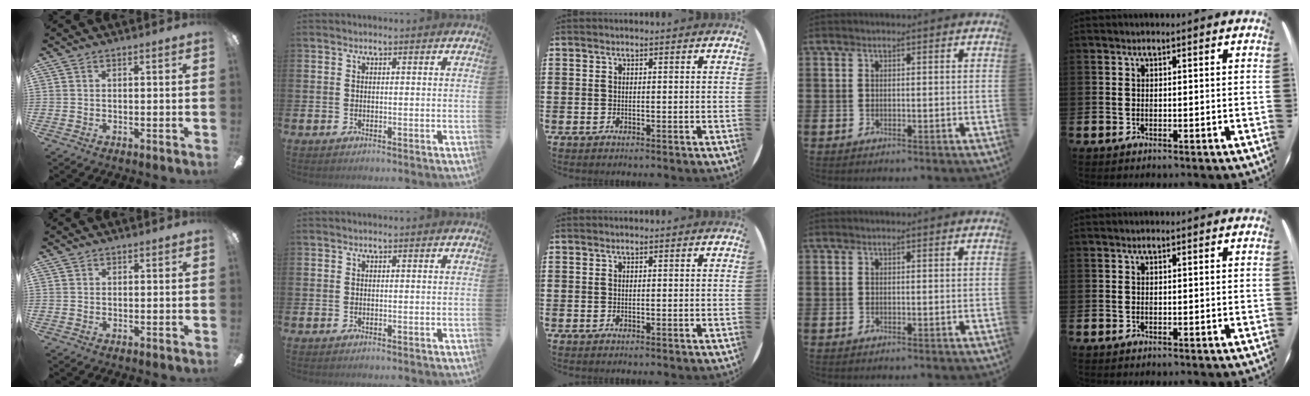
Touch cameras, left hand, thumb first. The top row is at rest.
{"thumb": {"total": 0.6, "force": [0.5, 0.4, -0.1], "torque": [0.002, 0.002, 0.009]}}